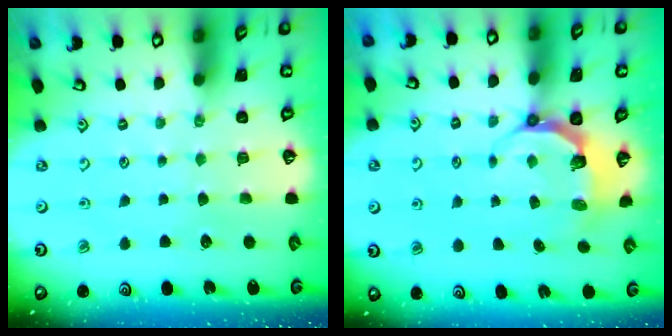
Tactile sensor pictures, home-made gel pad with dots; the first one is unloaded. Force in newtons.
{"total": 6.2, "press": 5.0, "slide": 3.6}